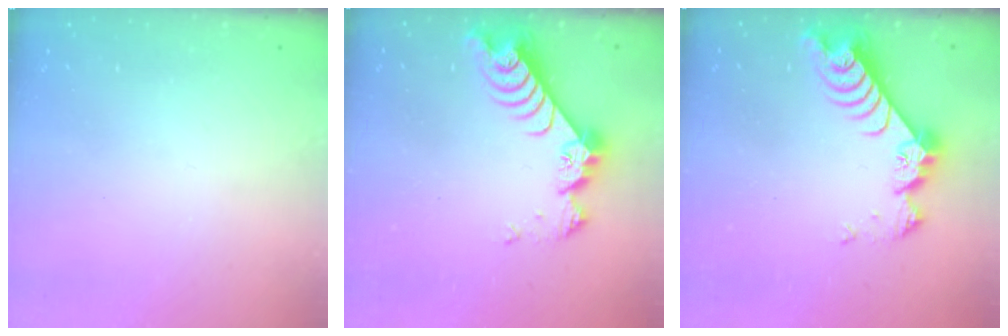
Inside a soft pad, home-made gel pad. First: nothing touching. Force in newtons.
{"total": 8.5, "press": 8.5, "slide": 0.9}
{"total": 8.5, "press": 8.5, "slide": 0.9}